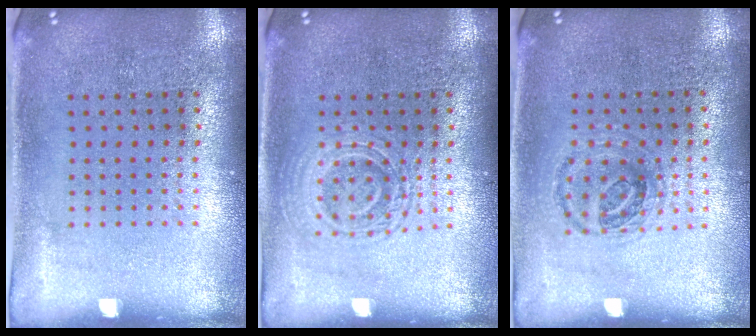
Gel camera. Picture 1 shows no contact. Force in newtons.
{"total": 2.7, "press": 2.6, "slide": 0.6}
{"total": 1.0, "press": 0.9, "slide": 0.1}